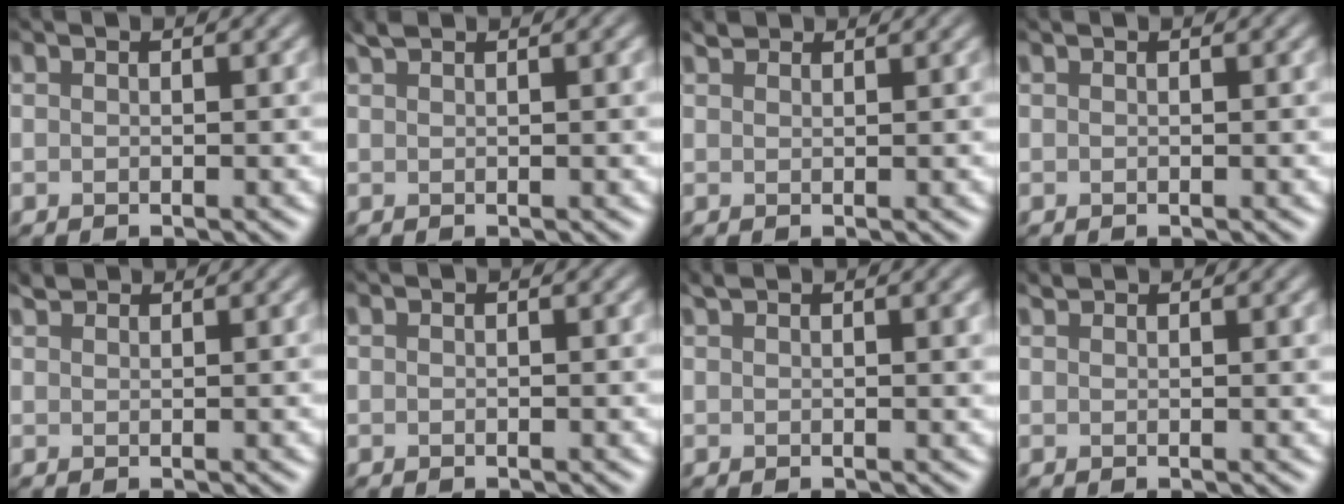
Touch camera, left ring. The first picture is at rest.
{"total": 1.5, "force": [1.0, 0.3, 1.0], "torque": [-0.014, 0.001, 0.017]}
{"total": 1.7, "force": [1.6, 0.4, 0.3], "torque": [-0.009, 0.004, 0.027]}
{"total": 0.0}
{"total": 1.3, "force": [1.3, 0.3, 0.2], "torque": [-0.007, 0.006, 0.025]}
{"total": 0.0}
{"total": 1.8, "force": [1.2, 0.4, 1.3], "torque": [-0.012, 0.003, 0.016]}
{"total": 1.2, "force": [1.2, 0.2, 0.3], "torque": [-0.004, 0.004, 0.020]}